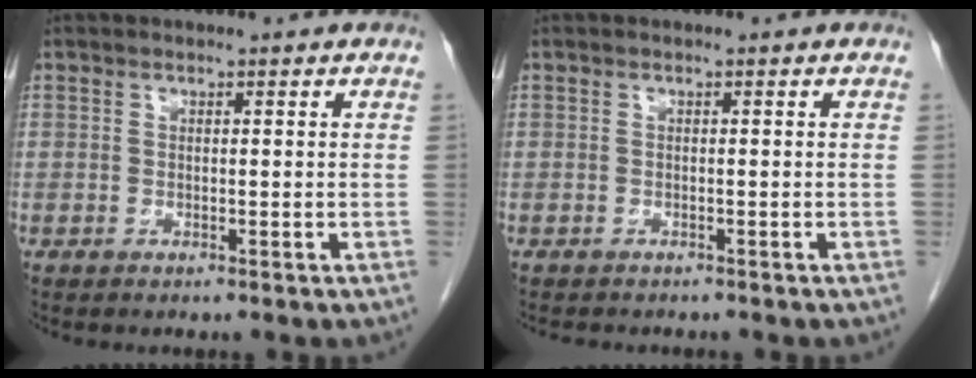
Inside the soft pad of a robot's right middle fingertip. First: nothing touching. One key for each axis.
{"total": 2.9, "fx": -2.5, "fy": 0.9, "fz": 1.2, "tx": -0.019, "ty": -0.006, "tz": -0.027}